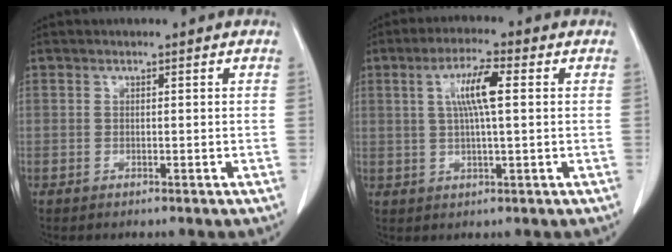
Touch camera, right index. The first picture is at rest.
{"total": 7.0, "force": [1.5, 1.0, 6.7], "torque": [-0.128, 0.009, 0.028]}